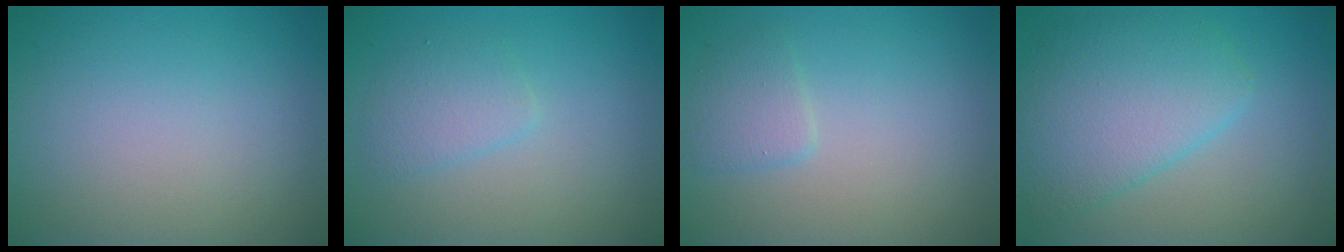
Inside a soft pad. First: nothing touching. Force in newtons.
{"total": 2.0, "press": 2.0, "slide": 0.0}
{"total": 1.6, "press": 1.6, "slide": 0.0}
{"total": 6.1, "press": 6.1, "slide": 0.1}